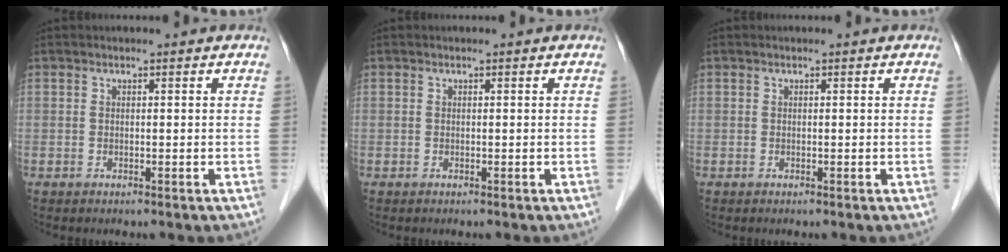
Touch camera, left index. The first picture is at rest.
{"total": 0.0}
{"total": 0.0}